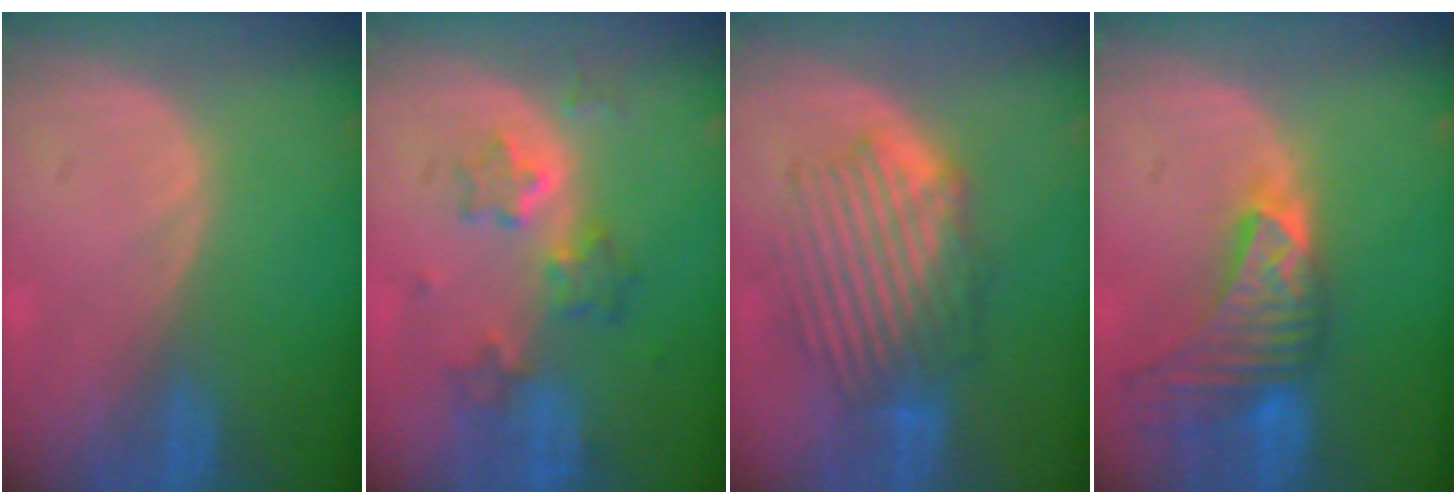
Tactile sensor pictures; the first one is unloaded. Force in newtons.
{"total": 6.1, "press": 5.8, "slide": 1.8}
{"total": 8.5, "press": 8.3, "slide": 2.0}
{"total": 9.1, "press": 8.2, "slide": 4.0}